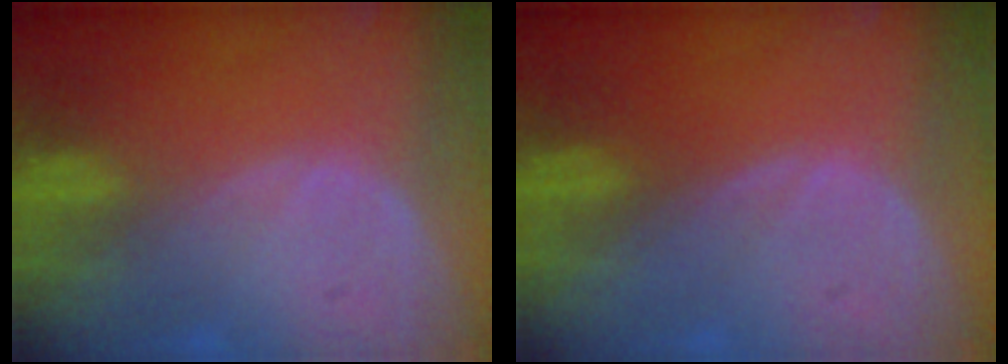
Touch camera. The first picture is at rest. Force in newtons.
{"total": 0.0}